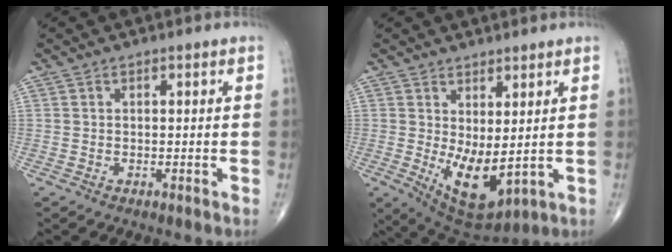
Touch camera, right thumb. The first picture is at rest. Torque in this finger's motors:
{"motor_torque": [0.08, 1.49, 1.08, 0.26, 0.30]}